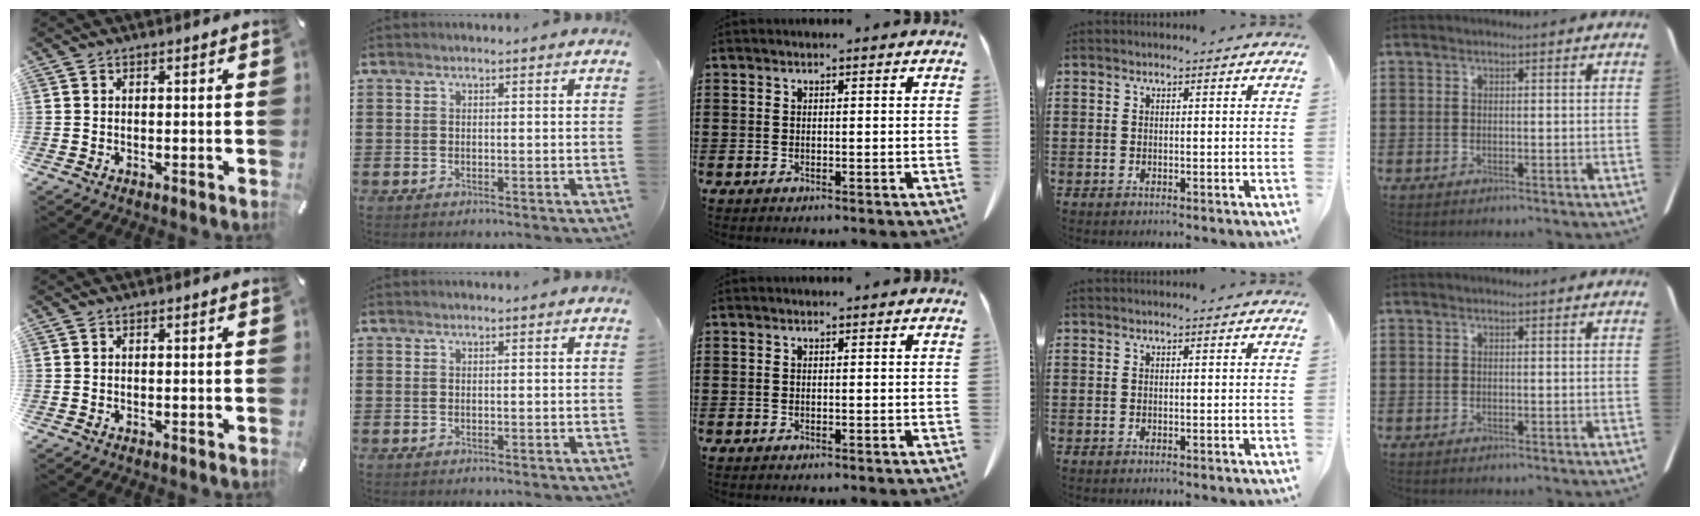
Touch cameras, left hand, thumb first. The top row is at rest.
{}